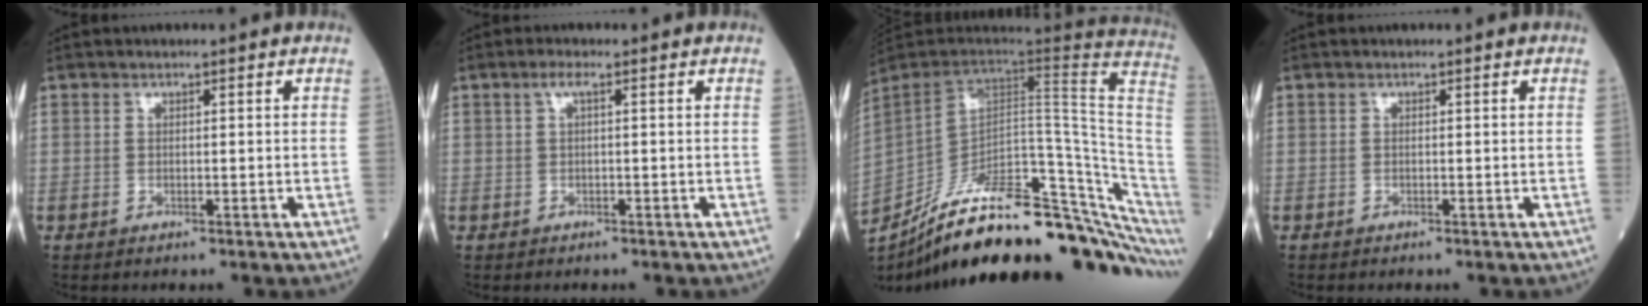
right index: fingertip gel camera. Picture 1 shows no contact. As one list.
[{"total": 1.3, "force": [0.2, 0.2, 1.2], "torque": [-0.025, 0.005, 0.002]}, {"total": 31.5, "force": [-22.1, 6.5, 21.5], "torque": [-0.231, -0.019, -0.322]}, {"total": 0.0}]